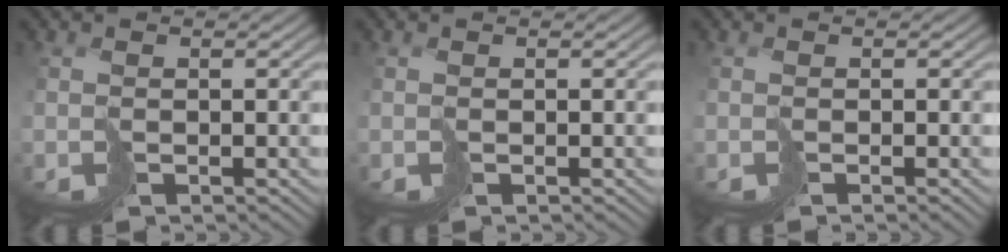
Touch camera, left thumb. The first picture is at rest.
{"total": 0.0}
{"total": 0.6, "force": [-0.4, -0.4, 0.0], "torque": [0.002, 0.004, -0.007]}